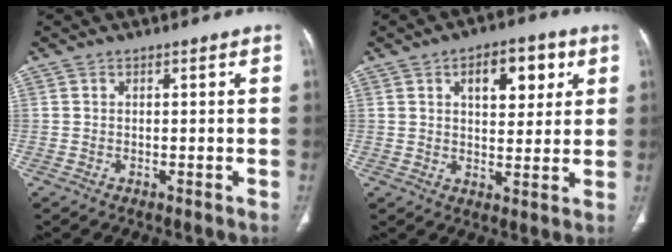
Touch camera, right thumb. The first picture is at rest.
{"total": 10.0, "force": [3.9, 5.4, 7.5], "torque": [-0.071, -0.007, 0.053]}